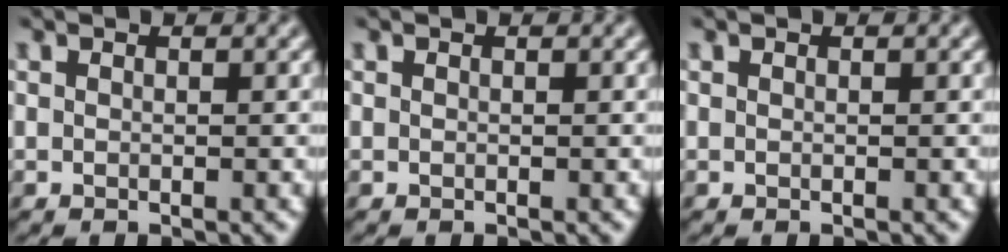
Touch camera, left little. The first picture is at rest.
{"total": 0.0}
{"total": 0.0}